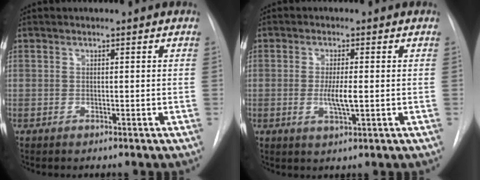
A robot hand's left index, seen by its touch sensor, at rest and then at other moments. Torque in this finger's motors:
{"motor_torque": [0.59, -0.02, 0.15, 0.04]}